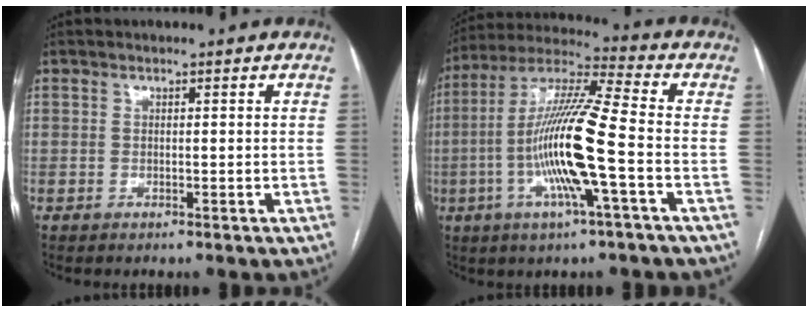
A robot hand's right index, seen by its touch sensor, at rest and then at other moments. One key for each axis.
{"total": 15.9, "fx": -3.5, "fy": 0.2, "fz": 15.5, "tx": -0.304, "ty": -0.002, "tz": -0.075}